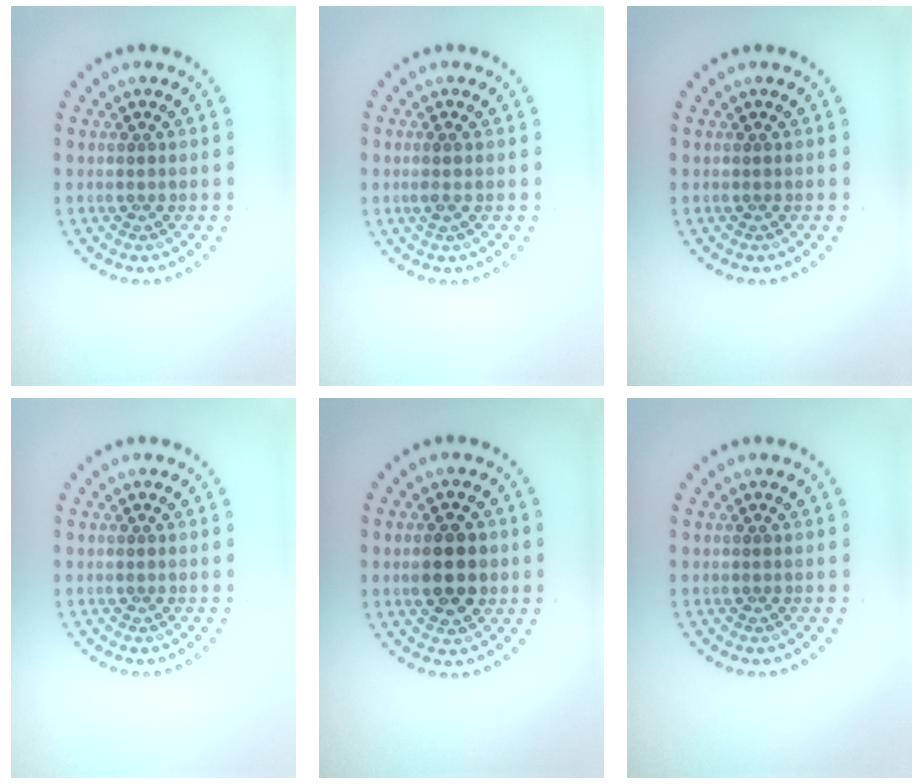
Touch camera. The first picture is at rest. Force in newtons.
{"total": 0.7, "press": 0.5, "slide": 0.5}
{"total": 0.0}
{"total": 0.0}
{"total": 4.4, "press": 4.4, "slide": 0.1}
{"total": 0.0}